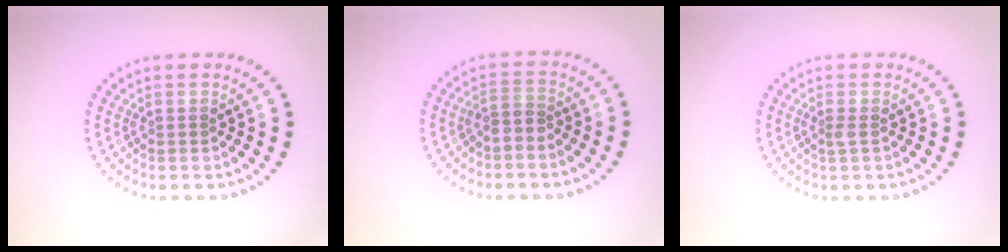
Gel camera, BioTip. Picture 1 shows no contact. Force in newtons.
{"total": 1.4, "press": 0.9, "slide": 1.0}
{"total": 0.6, "press": 0.5, "slide": 0.3}